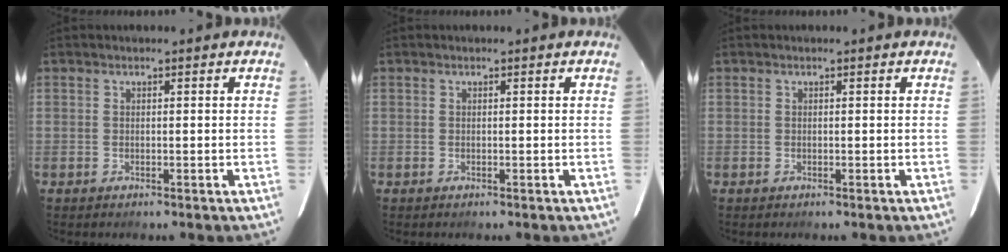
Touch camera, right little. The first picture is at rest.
{"total": 0.0}
{"total": 0.0}